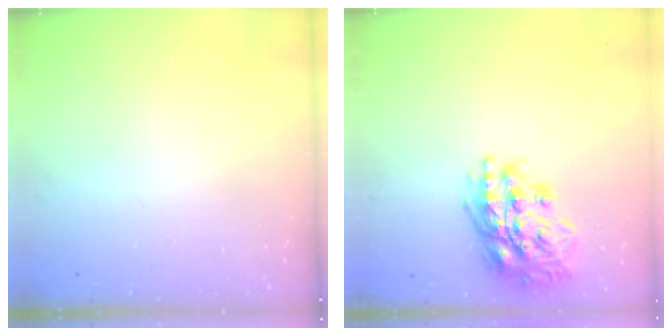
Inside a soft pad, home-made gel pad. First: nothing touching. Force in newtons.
{"total": 18.0, "press": 17.9, "slide": 2.1}